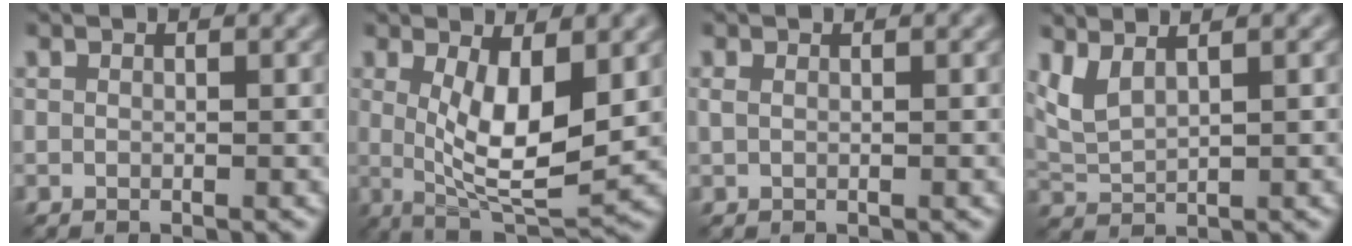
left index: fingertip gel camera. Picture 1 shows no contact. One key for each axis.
{"total": 7.3, "fx": 0.8, "fy": 2.4, "fz": 6.8, "tx": -0.124, "ty": -0.016, "tz": 0.021}
{"total": 0.5, "fx": 0.2, "fy": 0.2, "fz": 0.4, "tx": -0.011, "ty": 0.003, "tz": 0.006}
{"total": 2.7, "fx": 1.7, "fy": 0.7, "fz": 1.9, "tx": -0.054, "ty": 0.005, "tz": 0.044}